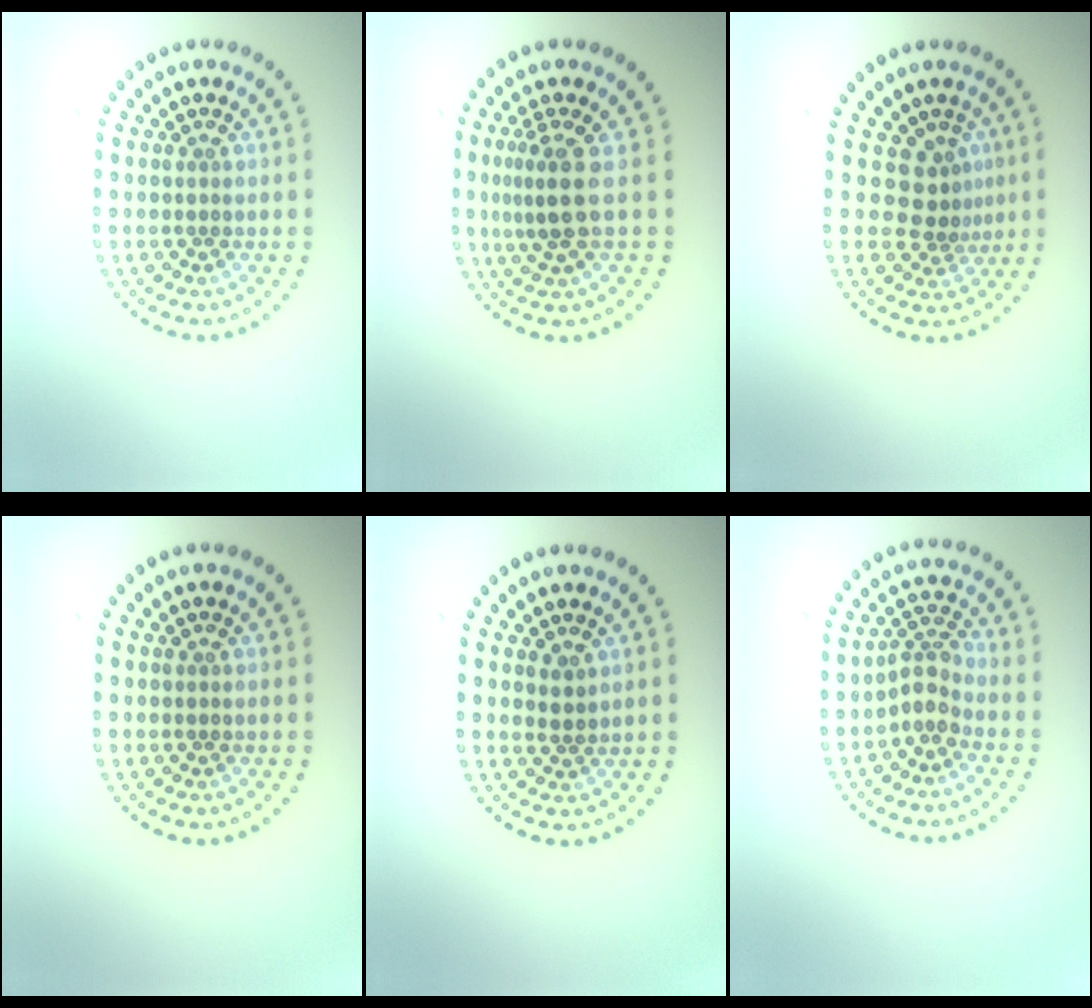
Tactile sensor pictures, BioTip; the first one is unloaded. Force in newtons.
{"total": 2.8, "press": 2.0, "slide": 1.9}
{"total": 2.8, "press": 1.8, "slide": 2.2}
{"total": 0.0}
{"total": 1.1, "press": 0.9, "slide": 0.6}
{"total": 2.3, "press": 1.6, "slide": 1.7}